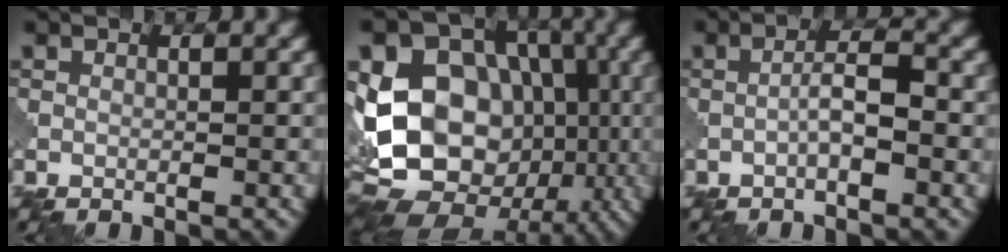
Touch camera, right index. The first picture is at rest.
{"total": 15.8, "force": [-2.0, 12.4, 9.7], "torque": [-0.169, 0.010, -0.032]}
{"total": 2.5, "force": [-0.8, 0.5, 2.4], "torque": [-0.043, 0.010, -0.019]}